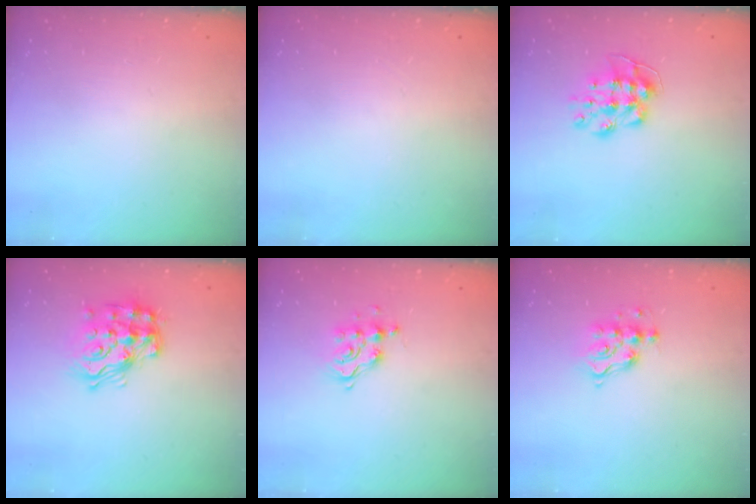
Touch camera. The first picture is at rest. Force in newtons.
{"total": 0.0}
{"total": 9.4, "press": 9.4, "slide": 0.0}
{"total": 15.7, "press": 15.6, "slide": 1.2}
{"total": 9.2, "press": 9.2, "slide": 0.8}
{"total": 7.3, "press": 7.2, "slide": 0.9}